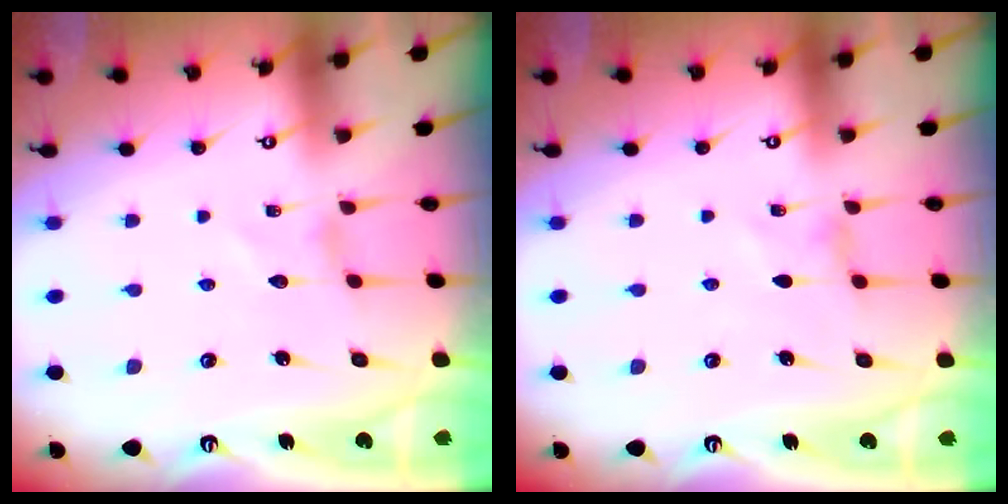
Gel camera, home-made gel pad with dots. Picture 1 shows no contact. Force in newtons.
{"total": 0.0}